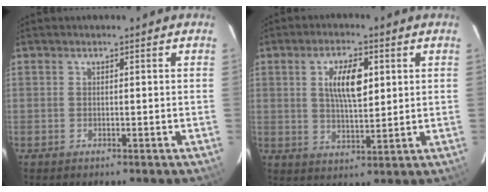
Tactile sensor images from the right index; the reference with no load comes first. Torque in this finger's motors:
{"motor_torque": [0.40, -0.11, 0.41, 0.12]}